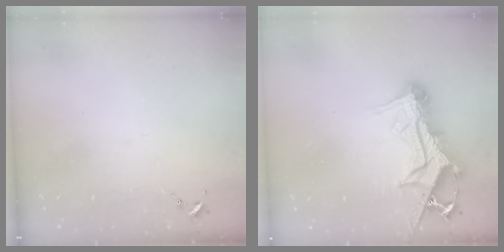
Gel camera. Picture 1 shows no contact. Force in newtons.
{"total": 14.6, "press": 14.6, "slide": 1.4}